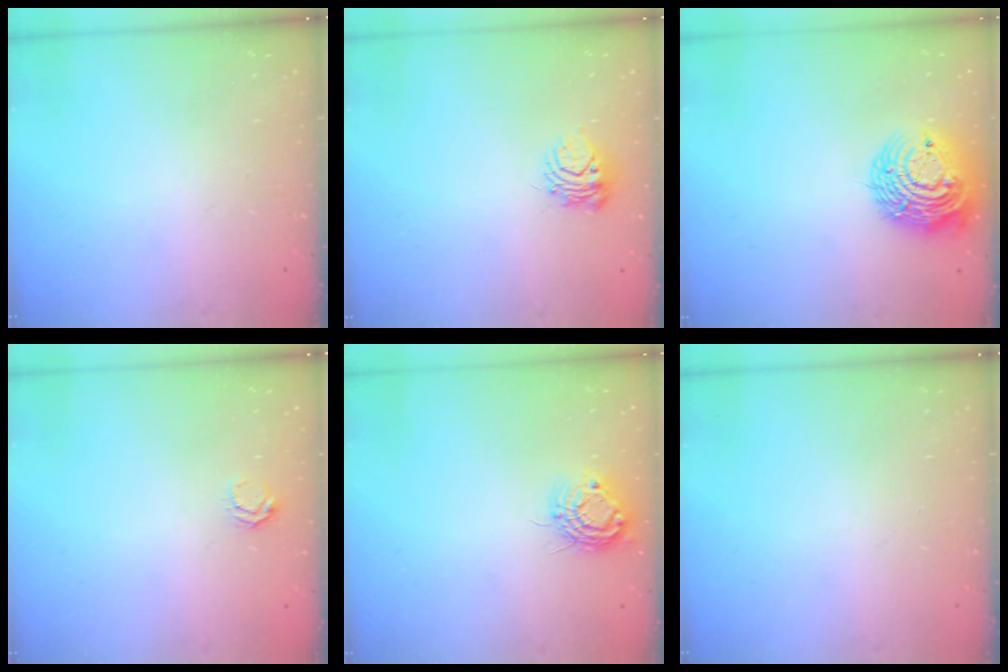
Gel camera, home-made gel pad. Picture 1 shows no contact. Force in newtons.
{"total": 6.3, "press": 6.3, "slide": 0.6}
{"total": 13.7, "press": 13.6, "slide": 1.3}
{"total": 4.1, "press": 4.1, "slide": 0.4}
{"total": 9.8, "press": 9.8, "slide": 0.8}
{"total": 0.0}